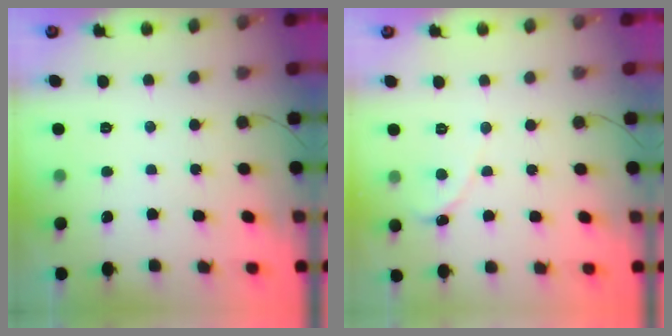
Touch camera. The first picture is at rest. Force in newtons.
{"total": 0.0}